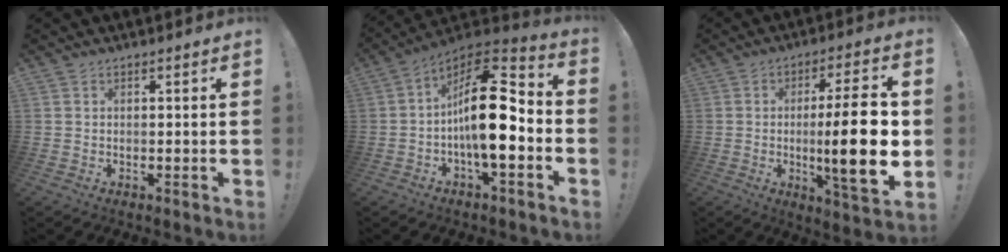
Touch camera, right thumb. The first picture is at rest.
{"total": 19.7, "force": [-1.8, 7.8, 18.0], "torque": [-0.293, 0.016, -0.028]}
{"total": 18.3, "force": [-1.1, 2.6, 18.0], "torque": [-0.282, -0.014, -0.021]}